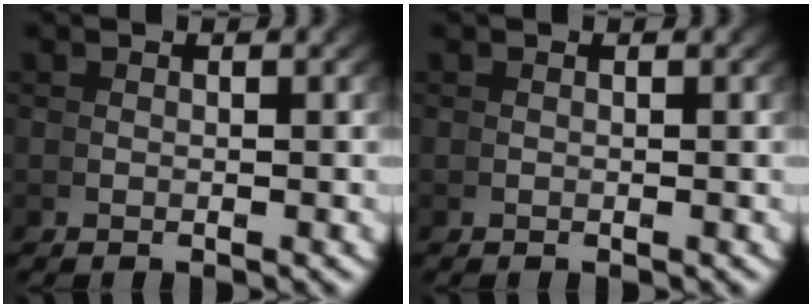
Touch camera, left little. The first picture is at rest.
{"total": 0.0}